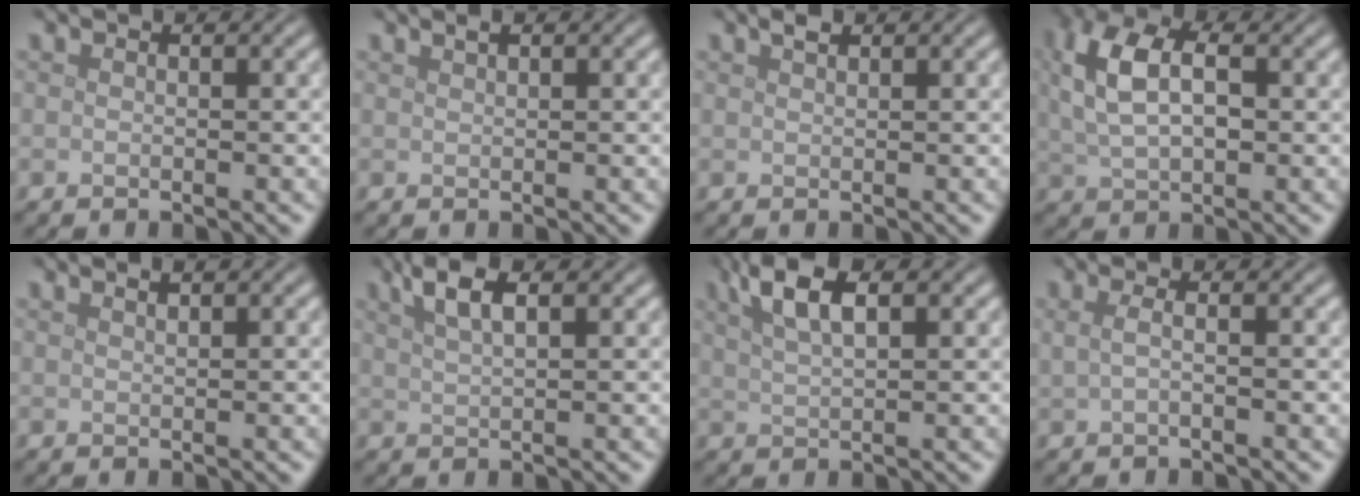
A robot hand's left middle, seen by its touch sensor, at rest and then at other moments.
{"total": 0.7, "force": [0.6, 0.2, 0.4], "torque": [-0.007, 0.001, 0.011]}
{"total": 1.0, "force": [0.8, 0.3, 0.5], "torque": [-0.010, 0.003, 0.015]}
{"total": 6.2, "force": [1.8, 3.5, 4.9], "torque": [-0.107, 0.014, 0.028]}
{"total": 1.0, "force": [0.7, 0.2, 0.6], "torque": [-0.011, 0.002, 0.013]}
{"total": 3.6, "force": [2.2, 1.1, 2.6], "torque": [-0.048, 0.008, 0.040]}
{"total": 4.7, "force": [2.6, 1.7, 3.6], "torque": [-0.070, 0.010, 0.046]}
{"total": 1.4, "force": [0.1, 0.5, 1.3], "torque": [-0.027, 0.000, -0.003]}